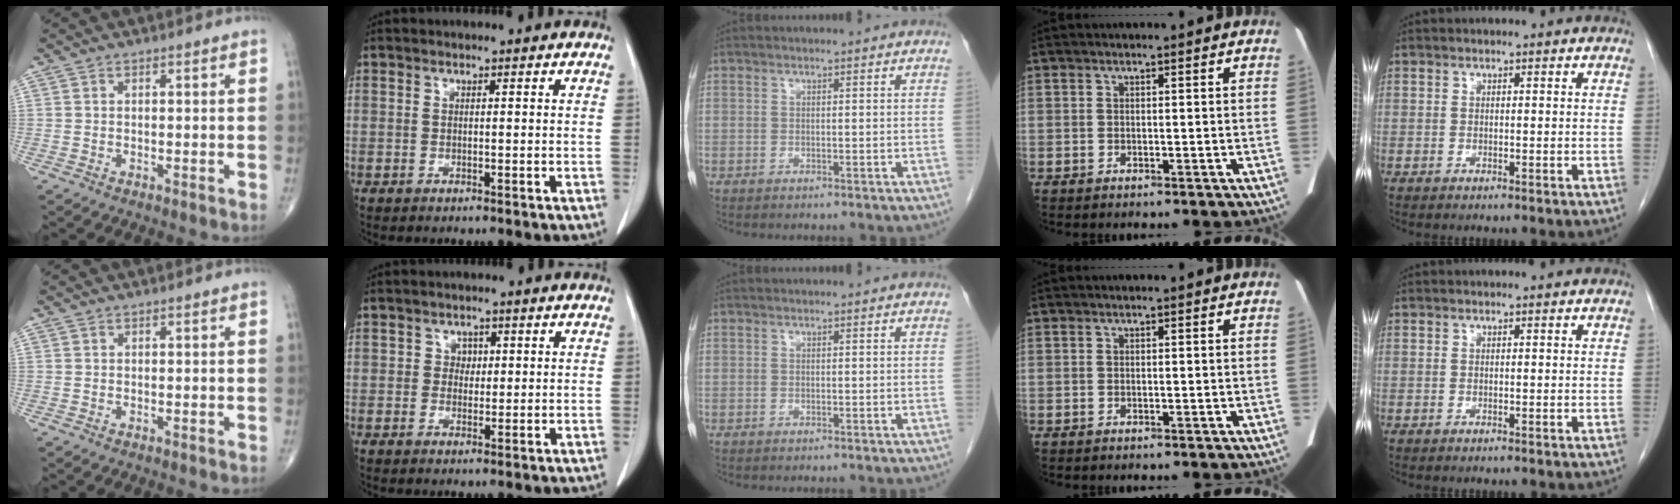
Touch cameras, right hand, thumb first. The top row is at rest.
{"index": {"total": 2.3, "force": [0.5, 2.1, 1.0], "torque": [-0.012, 0.005, 0.007]}}